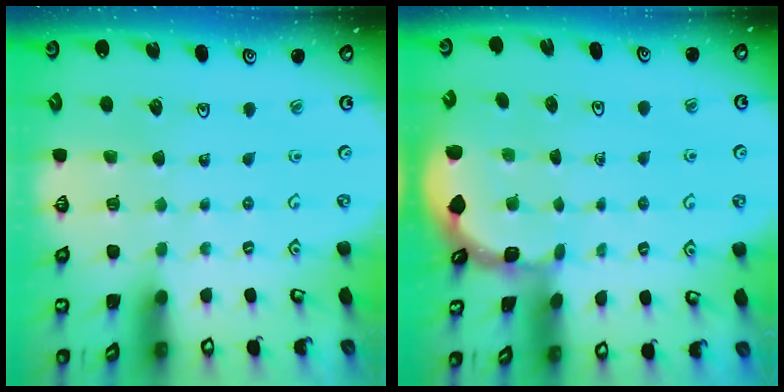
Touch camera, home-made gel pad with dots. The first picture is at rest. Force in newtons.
{"total": 1.5, "press": 1.5, "slide": 0.2}